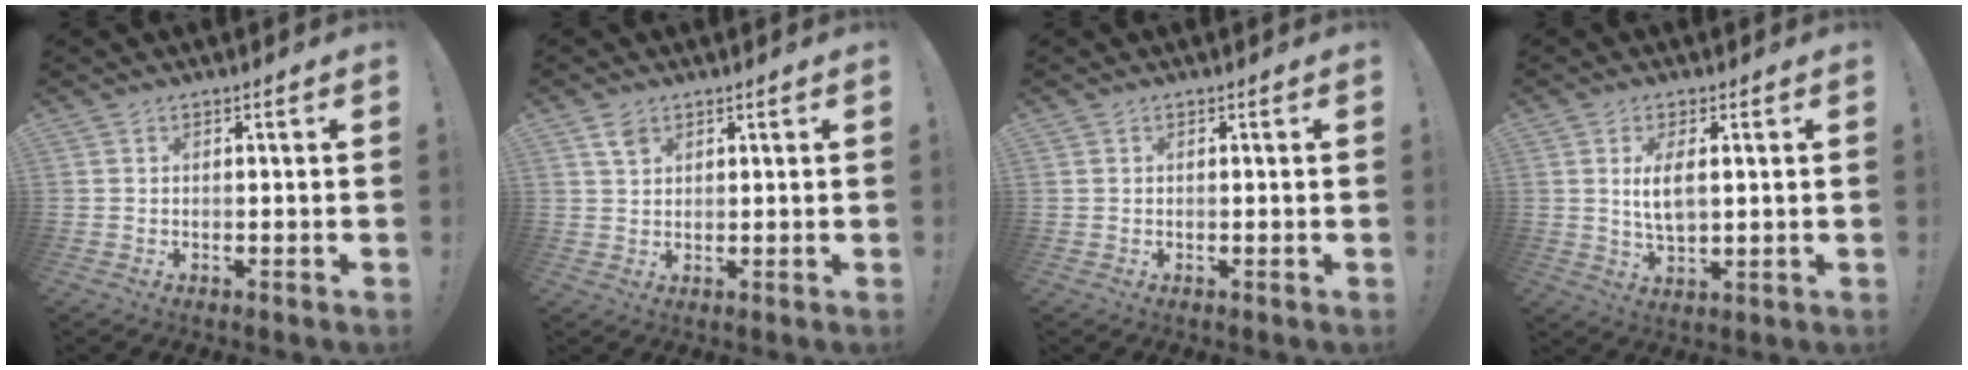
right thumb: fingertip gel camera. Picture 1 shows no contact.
{"total": 3.4, "force": [2.0, 2.0, 2.0], "torque": [-0.029, -0.005, 0.037]}
{"total": 0.0}
{"total": 6.3, "force": [1.3, 2.5, 5.6], "torque": [-0.104, -0.011, 0.016]}